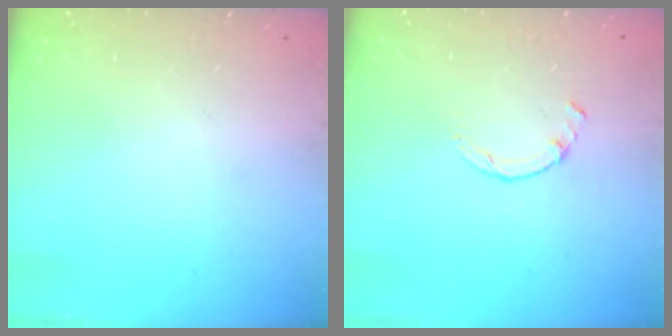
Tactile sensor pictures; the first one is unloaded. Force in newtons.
{"total": 0.0}